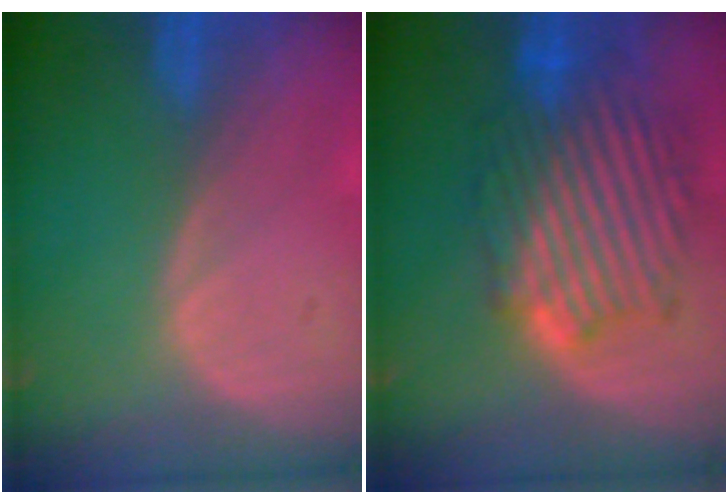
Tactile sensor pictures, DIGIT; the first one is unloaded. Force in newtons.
{"total": 10.2, "press": 10.2, "slide": 0.4}